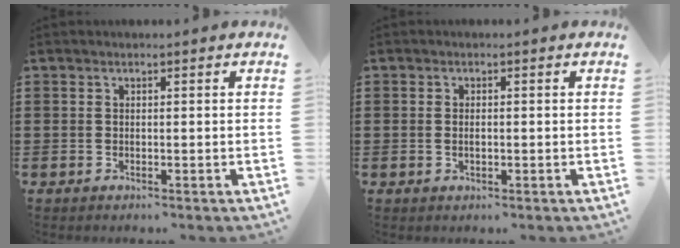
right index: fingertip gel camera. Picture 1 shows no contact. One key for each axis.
{"total": 1.2, "fx": 0.0, "fy": 0.6, "fz": 1.1, "tx": -0.022, "ty": 0.005, "tz": -0.001}